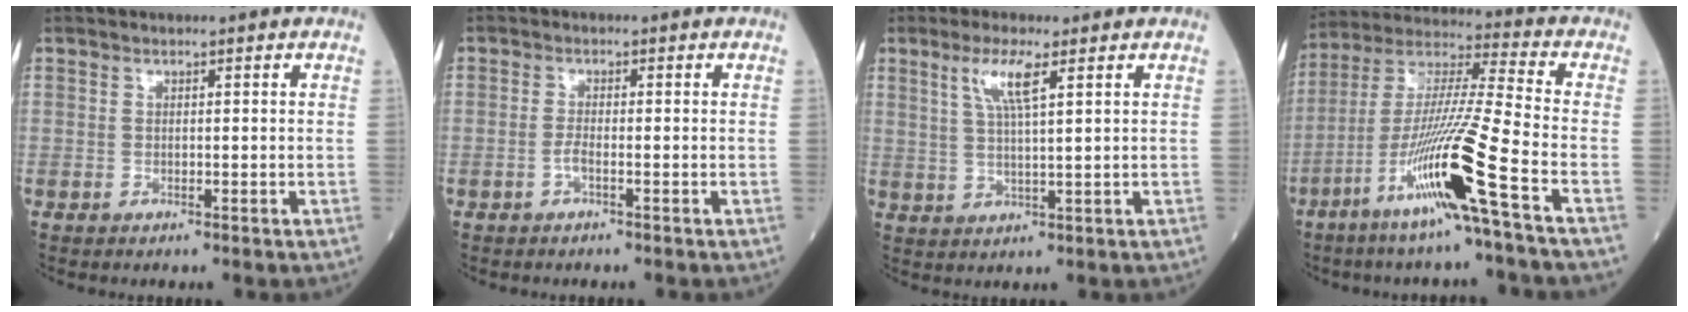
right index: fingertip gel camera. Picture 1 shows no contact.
{"total": 1.4, "force": [-0.7, 0.3, 1.2], "torque": [-0.026, 0.000, -0.013]}
{"total": 5.5, "force": [2.6, 0.3, 4.8], "torque": [-0.103, 0.001, 0.053]}
{"total": 16.1, "force": [-7.4, -1.6, 14.2], "torque": [-0.285, -0.021, -0.143]}